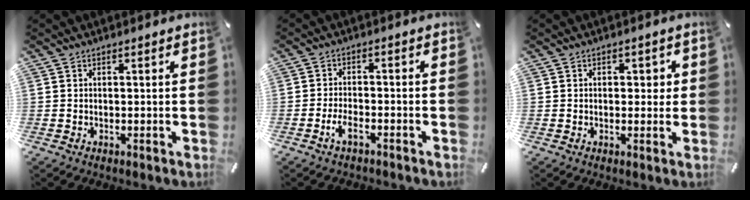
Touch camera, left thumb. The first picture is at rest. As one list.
[{"total": 4.3, "force": [-2.6, 1.9, 2.9], "torque": [-0.058, 0.010, -0.050]}, {"total": 2.2, "force": [0.3, 1.6, 1.5], "torque": [-0.007, -0.001, -0.003]}]